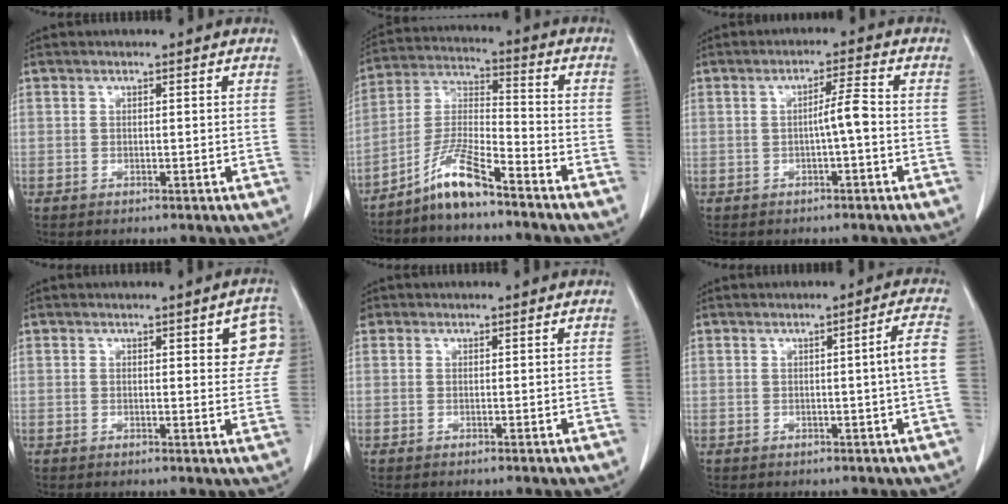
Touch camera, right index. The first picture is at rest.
{"total": 8.7, "force": [-6.7, 0.8, 5.5], "torque": [-0.122, -0.005, -0.134]}
{"total": 3.4, "force": [-0.7, -0.1, 3.4], "torque": [-0.053, 0.004, -0.011]}
{"total": 5.5, "force": [2.0, 1.6, 4.8], "torque": [-0.037, 0.000, 0.015]}
{"total": 0.5, "force": [0.3, 0.4, 0.0], "torque": [-0.002, 0.008, 0.004]}
{"total": 3.6, "force": [-0.2, -0.9, 3.5], "torque": [-0.049, -0.001, -0.001]}